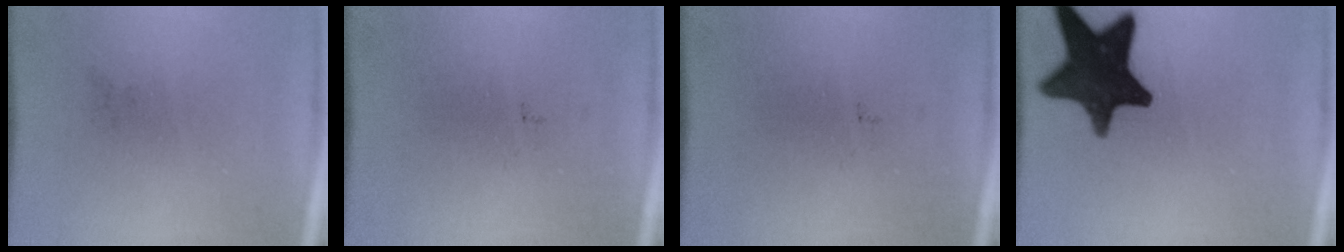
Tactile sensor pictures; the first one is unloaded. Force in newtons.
{"total": 0.0}
{"total": 0.0}
{"total": 16.1}